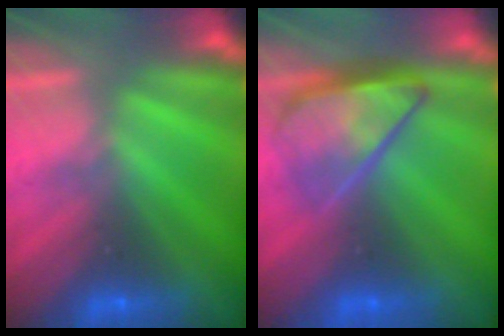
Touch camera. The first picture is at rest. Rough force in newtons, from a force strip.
{"total": 3.7}